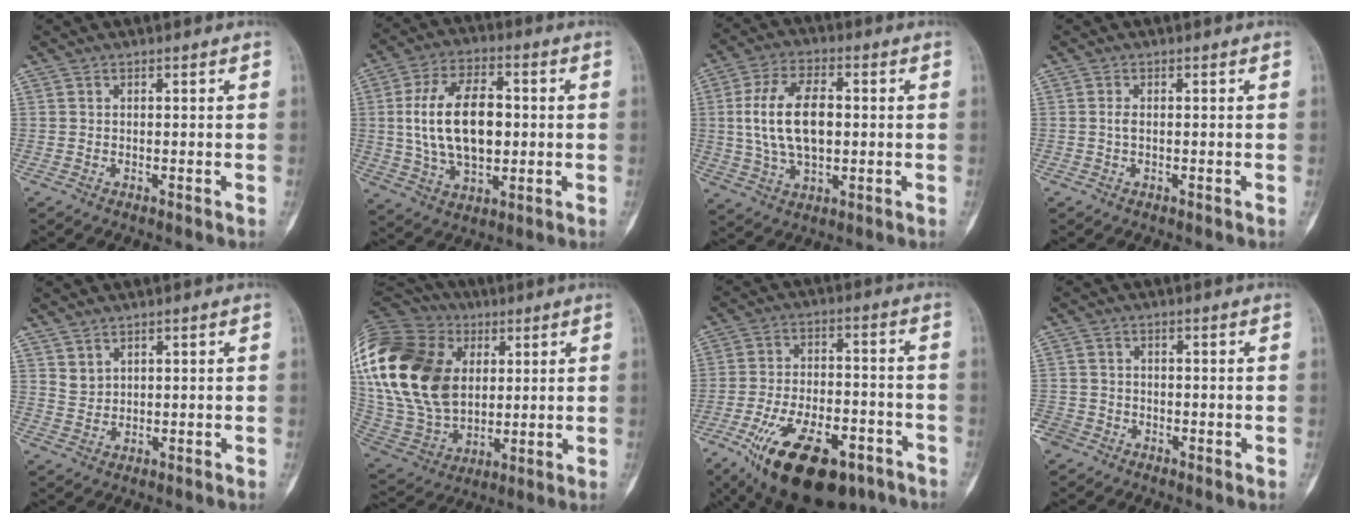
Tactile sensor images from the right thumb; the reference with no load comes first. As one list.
[{"total": 16.7, "force": [0.8, 9.6, 13.6], "torque": [-0.228, 0.013, 0.017]}, {"total": 14.0, "force": [0.8, 7.8, 11.6], "torque": [-0.208, 0.012, 0.016]}, {"total": 1.0, "force": [0.0, 0.6, 0.8], "torque": [-0.013, 0.002, -0.002]}, {"total": 2.2, "force": [1.7, 1.3, 0.6], "torque": [0.000, -0.015, 0.035]}, {"total": 33.8, "force": [7.3, 23.8, 22.9], "torque": [-0.500, 0.029, 0.150]}, {"total": 22.7, "force": [-12.6, 10.8, 15.5], "torque": [-0.272, 0.039, -0.198]}, {"total": 4.7, "force": [-2.7, 3.7, 1.0], "torque": [-0.014, 0.014, -0.054]}]